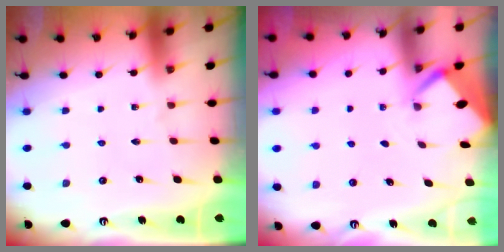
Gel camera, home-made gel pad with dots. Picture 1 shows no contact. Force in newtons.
{"total": 2.2, "press": 2.2, "slide": 0.1}